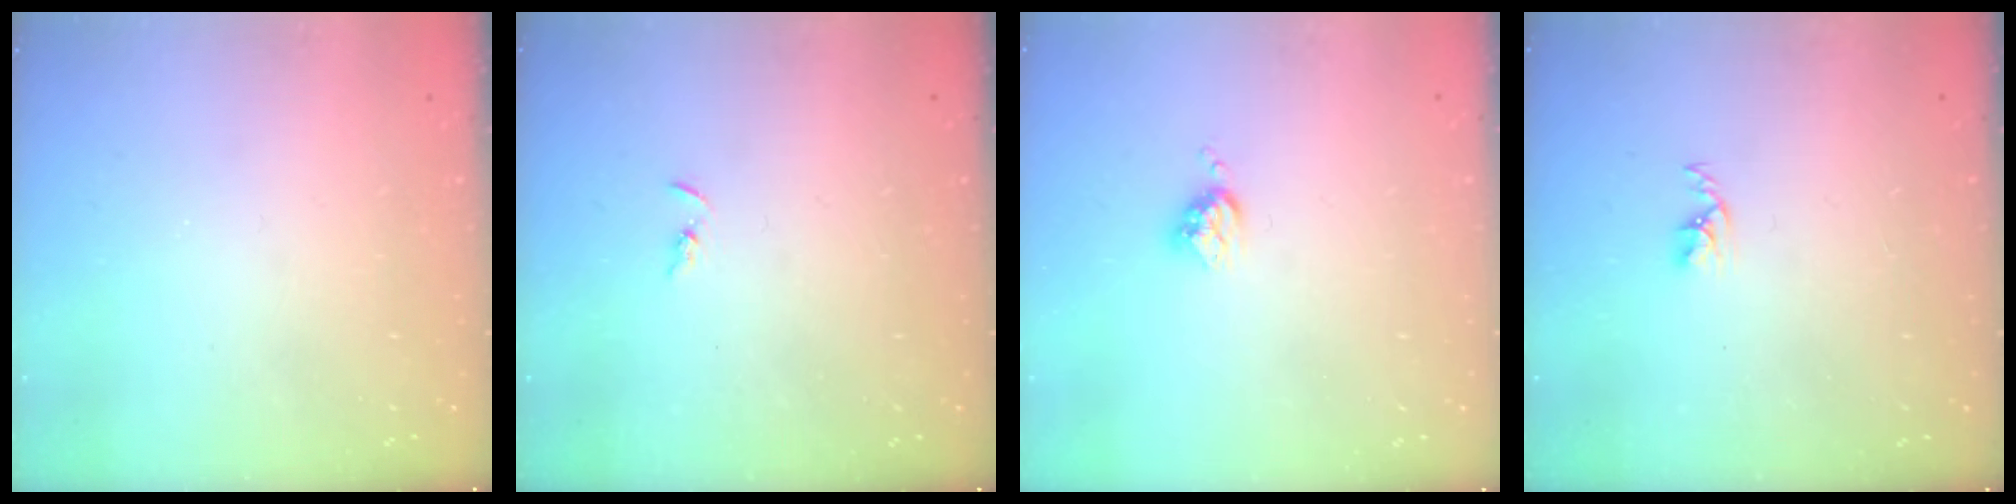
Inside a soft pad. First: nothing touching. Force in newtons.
{"total": 1.5, "press": 1.5, "slide": 0.4}
{"total": 3.7, "press": 3.7, "slide": 0.4}
{"total": 2.5, "press": 2.5, "slide": 0.4}